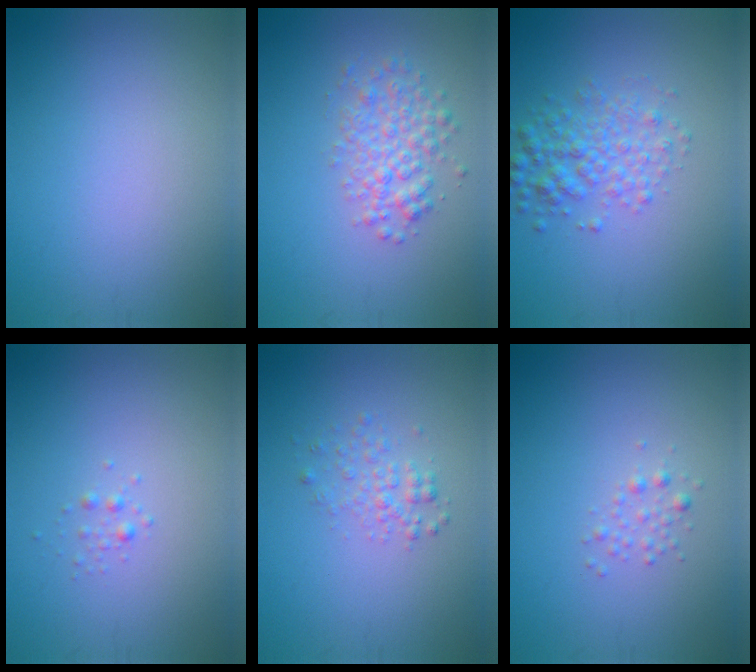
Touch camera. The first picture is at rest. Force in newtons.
{"total": 3.2, "press": 3.2, "slide": 0.2}
{"total": 3.4, "press": 3.4, "slide": 0.0}
{"total": 0.7, "press": 0.7, "slide": 0.0}
{"total": 1.7, "press": 1.7, "slide": 0.1}
{"total": 1.1, "press": 1.1, "slide": 0.0}